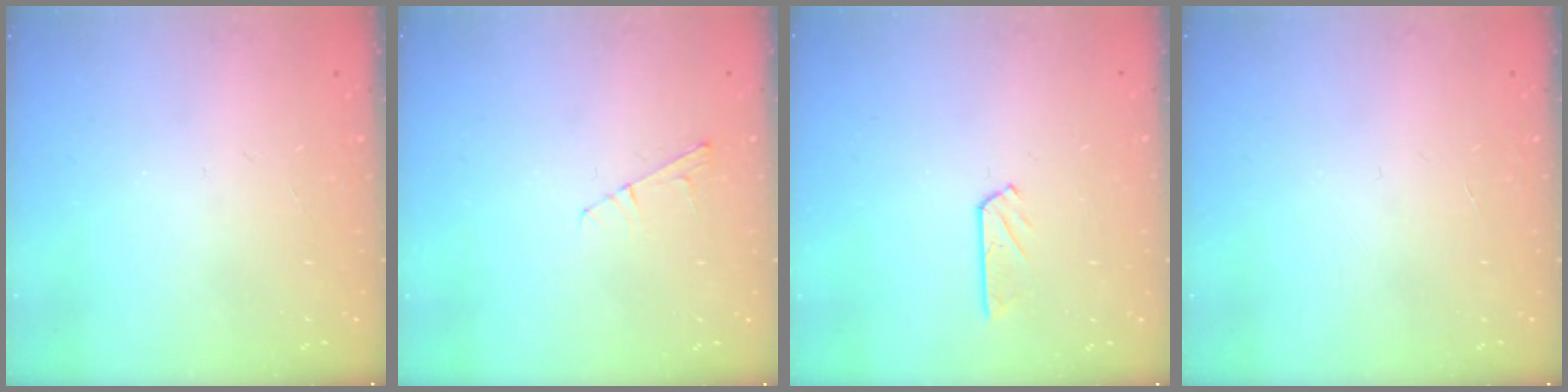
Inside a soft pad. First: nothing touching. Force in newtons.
{"total": 4.7, "press": 4.7, "slide": 0.5}
{"total": 3.4, "press": 3.4, "slide": 0.4}
{"total": 0.0}